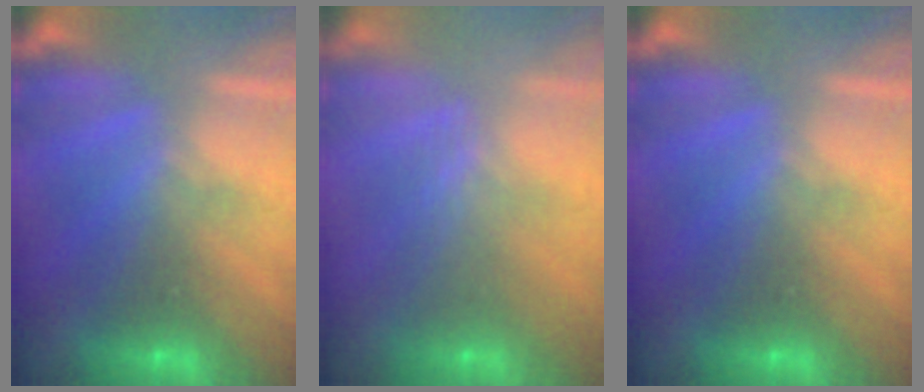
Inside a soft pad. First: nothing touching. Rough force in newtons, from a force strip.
{"total": 2.4}
{"total": 0.0}